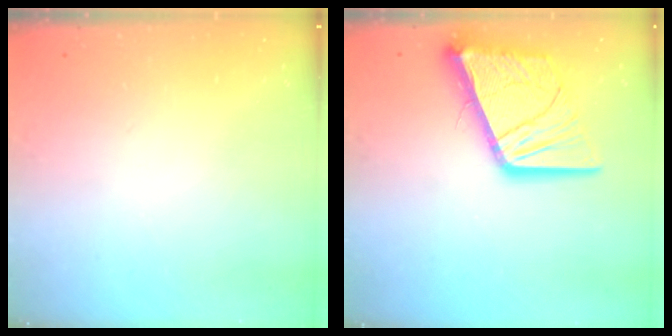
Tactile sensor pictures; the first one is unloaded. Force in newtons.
{"total": 19.1, "press": 19.0, "slide": 2.4}